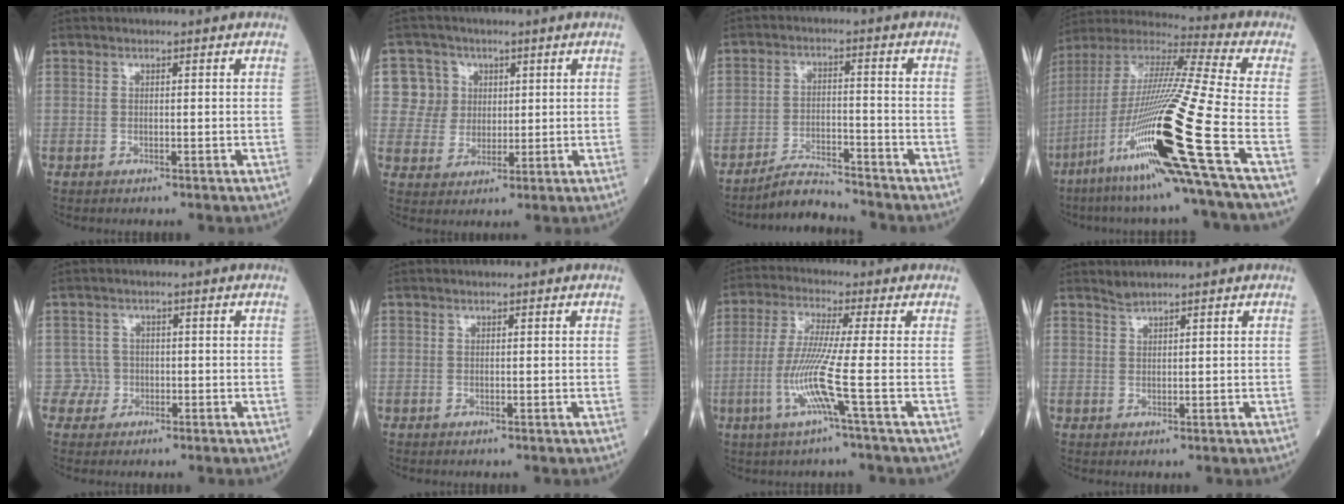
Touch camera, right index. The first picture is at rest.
{"total": 6.4, "force": [2.0, 6.1, 0.6], "torque": [-0.012, 0.019, 0.041]}
{"total": 5.8, "force": [-5.7, 0.4, 0.9], "torque": [-0.017, -0.008, -0.100]}
{"total": 26.4, "force": [-10.6, -1.1, 24.1], "torque": [-0.461, -0.045, -0.200]}
{"total": 2.3, "force": [-0.9, 2.0, -0.7], "torque": [0.028, 0.013, -0.022]}
{"total": 0.0}
{"total": 8.5, "force": [-2.7, -1.5, 7.9], "torque": [-0.166, -0.013, -0.060]}
{"total": 1.1, "force": [1.1, -0.3, 0.0], "torque": [-0.004, 0.000, 0.025]}